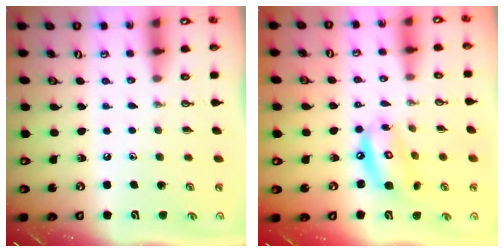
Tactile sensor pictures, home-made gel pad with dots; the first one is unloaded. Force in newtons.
{"total": 11.2, "press": 11.2, "slide": 1.0}